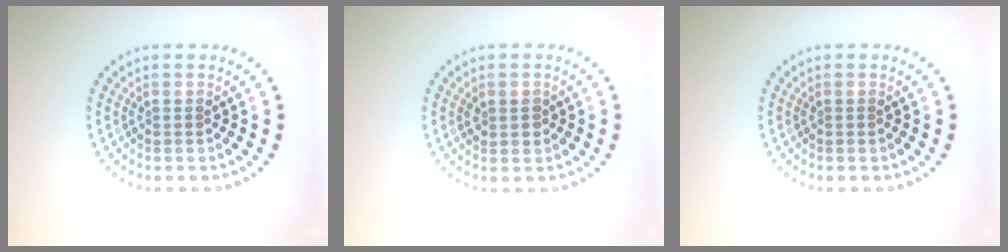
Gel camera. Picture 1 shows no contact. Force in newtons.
{"total": 1.5, "press": 1.4, "slide": 0.4}
{"total": 0.0}